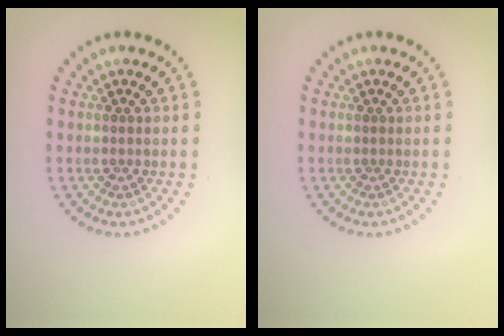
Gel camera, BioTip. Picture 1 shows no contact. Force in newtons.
{"total": 0.0}